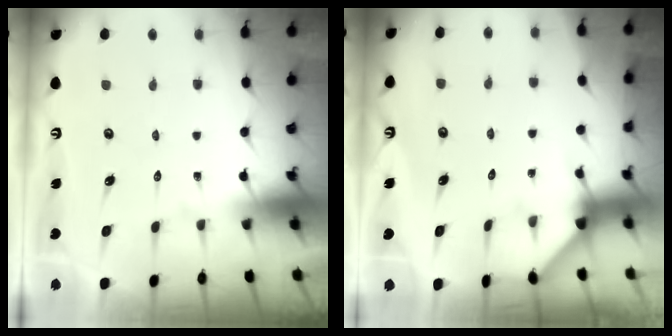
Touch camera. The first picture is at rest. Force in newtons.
{"total": 2.5, "press": 2.5, "slide": 0.4}